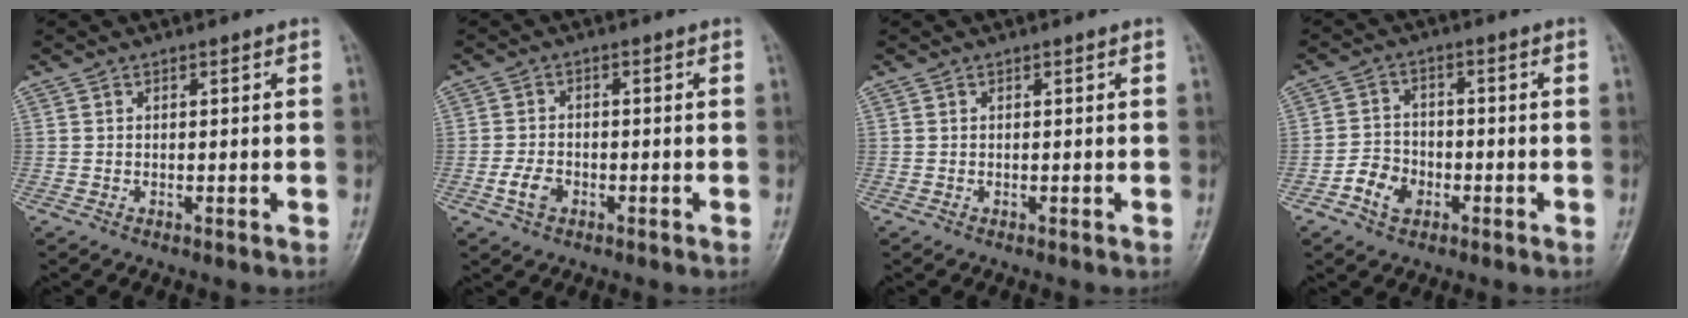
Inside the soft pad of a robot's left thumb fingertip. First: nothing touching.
{"total": 3.7, "force": [-1.5, 2.5, 2.3], "torque": [-0.041, 0.009, -0.029]}
{"total": 0.0}
{"total": 5.7, "force": [-2.6, 4.3, 2.6], "torque": [-0.032, 0.021, -0.048]}